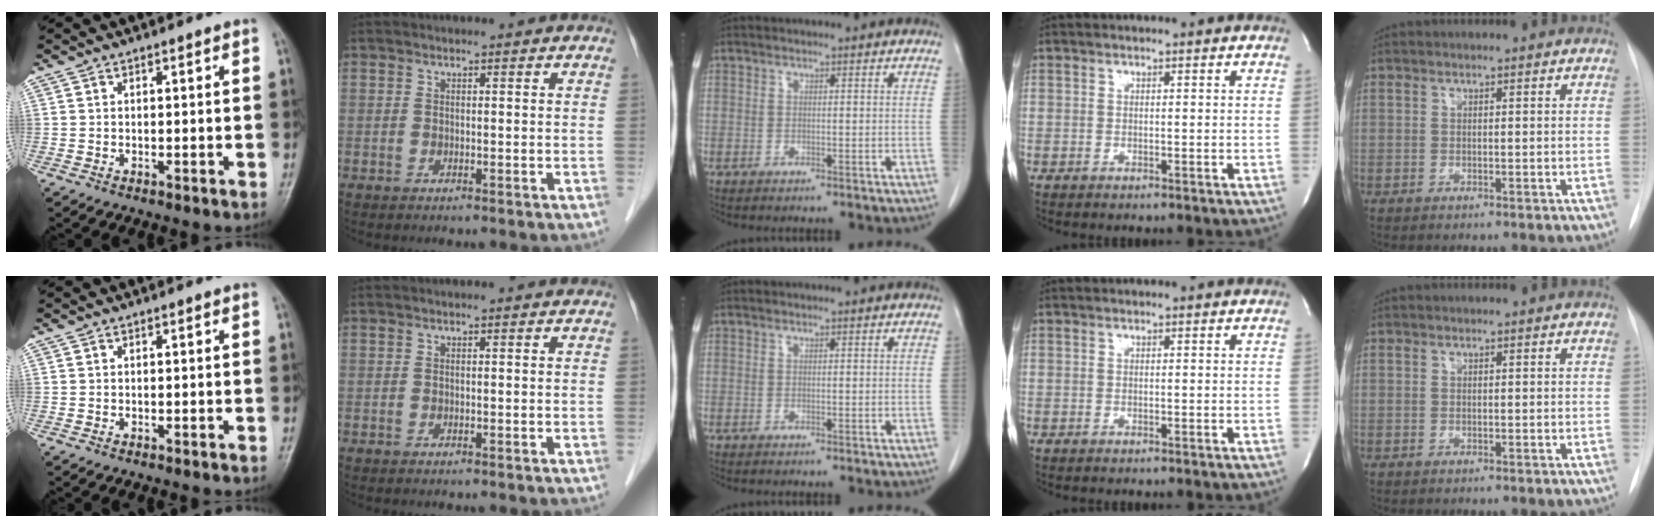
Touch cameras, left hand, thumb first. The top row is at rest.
{}